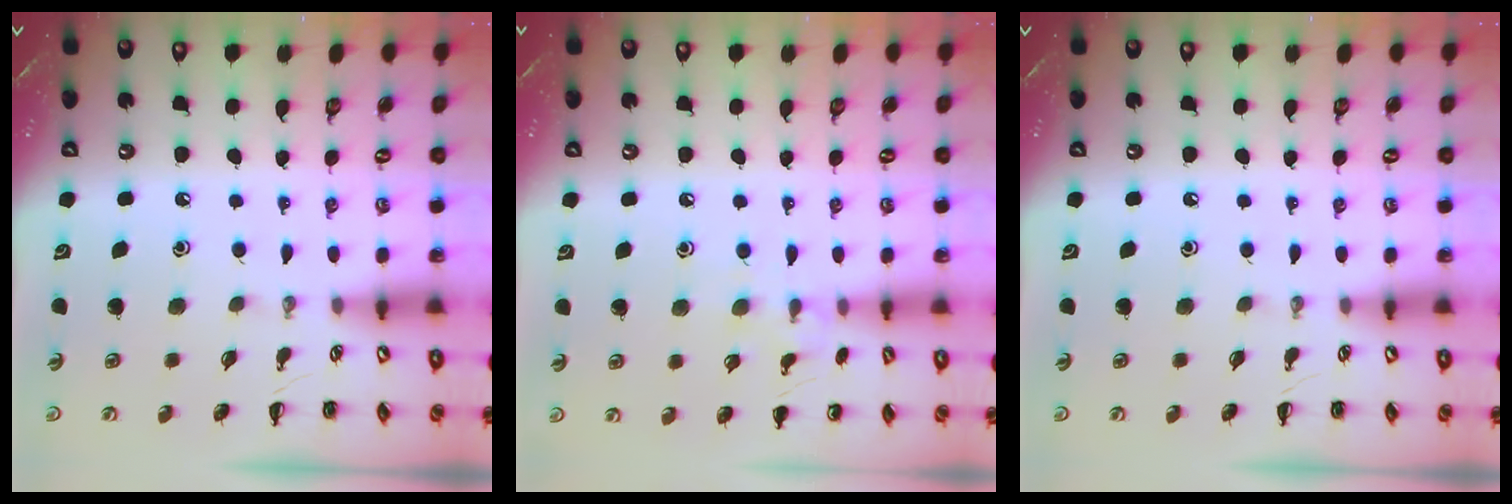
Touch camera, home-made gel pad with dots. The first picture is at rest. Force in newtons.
{"total": 8.3, "press": 8.0, "slide": 2.1}
{"total": 0.0}